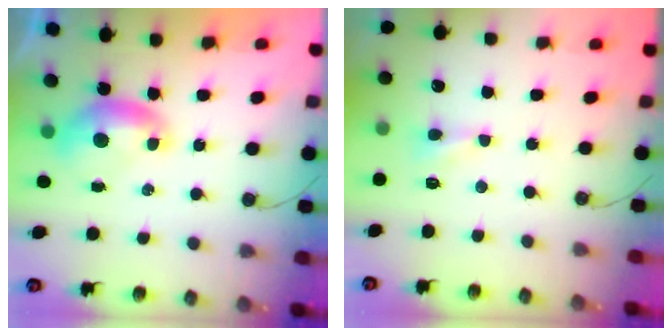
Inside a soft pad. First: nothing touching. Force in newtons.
{"total": 0.6, "press": 0.5, "slide": 0.3}